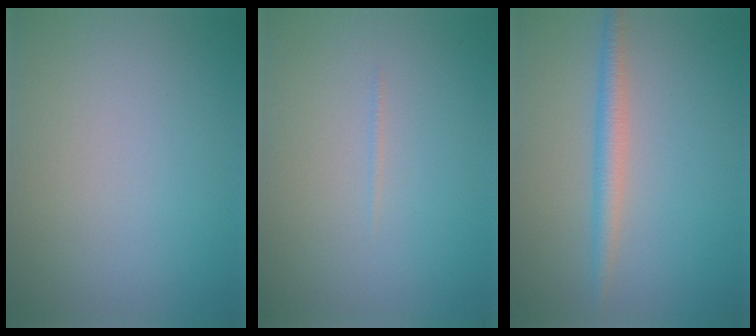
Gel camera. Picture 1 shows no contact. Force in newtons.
{"total": 0.7, "press": 0.7, "slide": 0.2}
{"total": 2.3, "press": 2.3, "slide": 0.1}